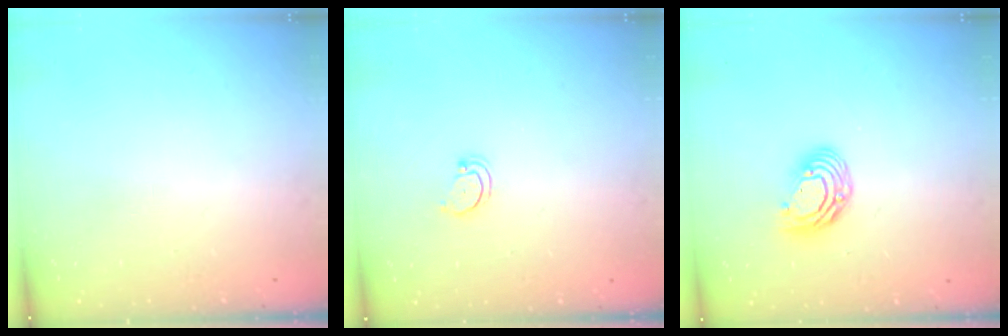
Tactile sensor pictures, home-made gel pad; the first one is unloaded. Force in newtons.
{"total": 2.7, "press": 2.7, "slide": 0.3}
{"total": 9.8, "press": 9.7, "slide": 1.7}